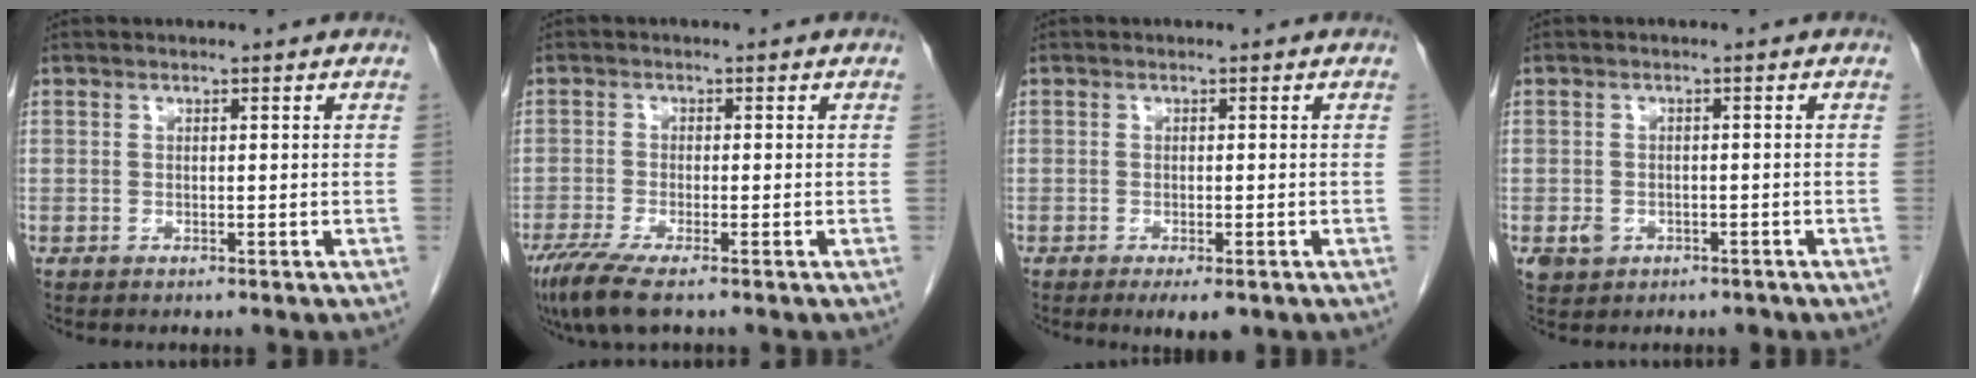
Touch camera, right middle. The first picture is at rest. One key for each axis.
{"total": 5.8, "fx": -4.0, "fy": 0.6, "fz": 4.2, "tx": -0.080, "ty": -0.017, "tz": -0.072}
{"total": 3.1, "fx": -1.8, "fy": 0.9, "fz": 2.3, "tx": -0.030, "ty": -0.005, "tz": -0.022}
{"total": 2.9, "fx": -1.3, "fy": 2.4, "fz": 1.0, "tx": -0.020, "ty": 0.003, "tz": -0.012}